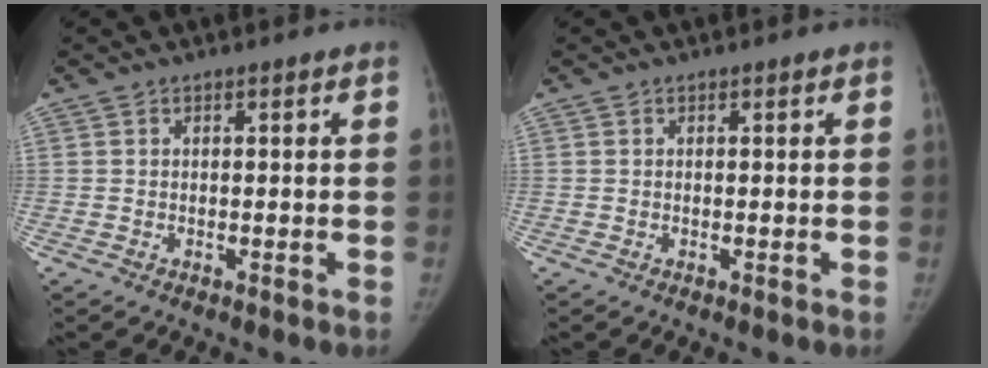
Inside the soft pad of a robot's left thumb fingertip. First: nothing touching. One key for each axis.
{"total": 0.0}